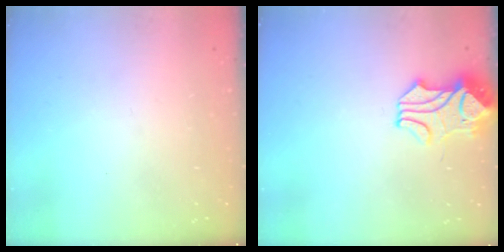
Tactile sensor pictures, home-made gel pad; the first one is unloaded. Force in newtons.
{"total": 2.3, "press": 2.0, "slide": 1.1}